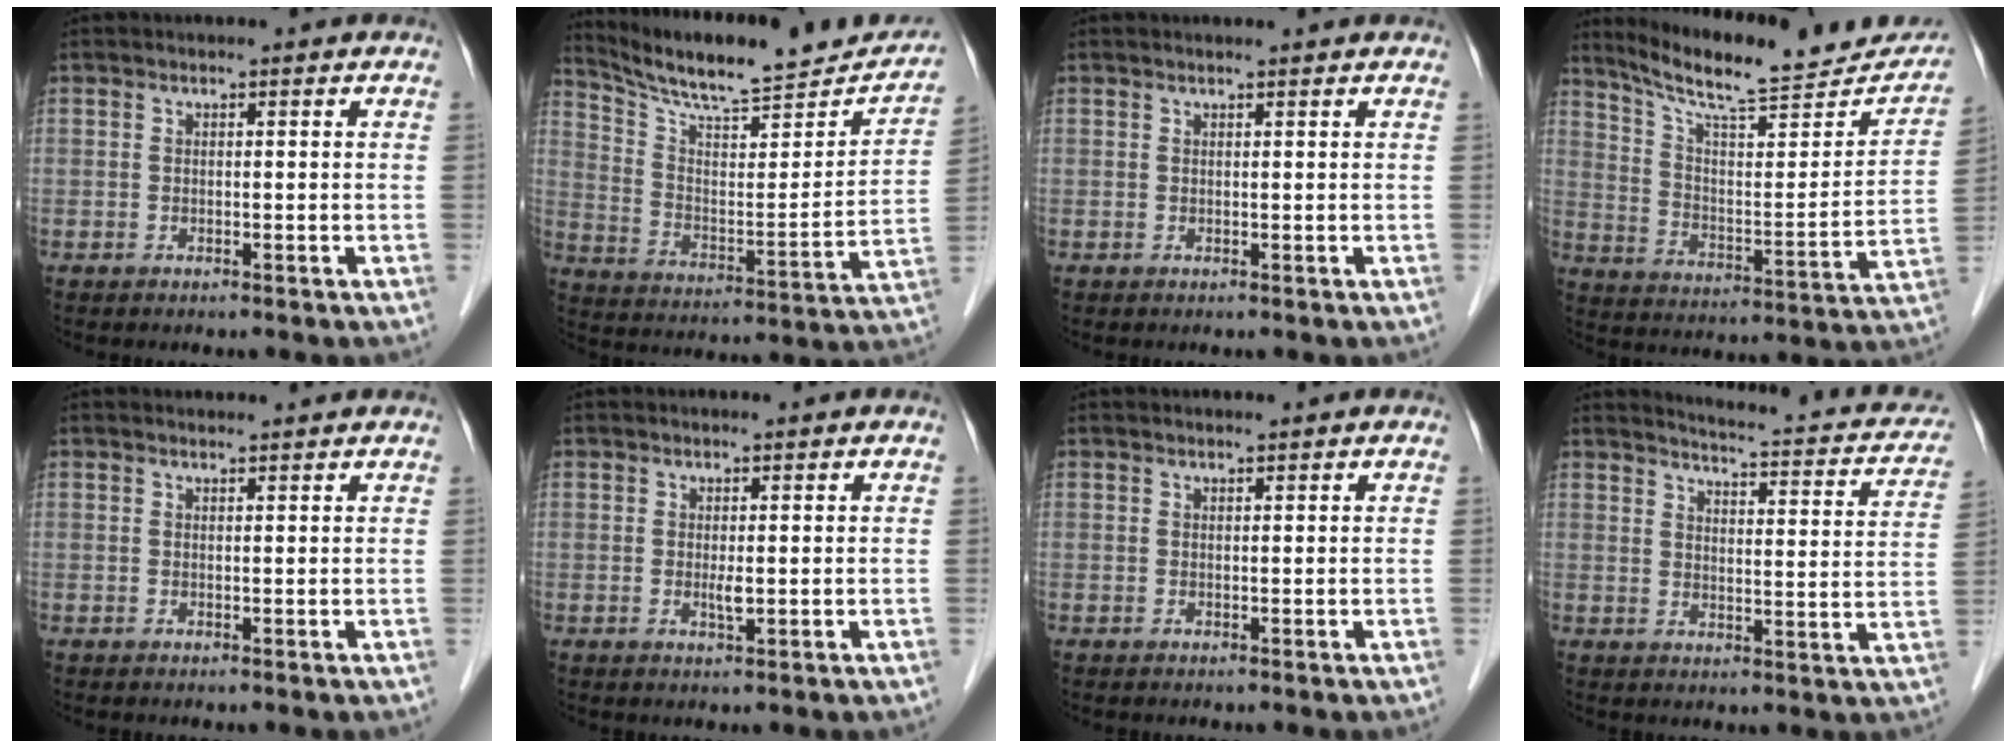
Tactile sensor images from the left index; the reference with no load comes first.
{"total": 20.6, "force": [19.0, 2.9, 7.6], "torque": [-0.121, -0.025, 0.279]}
{"total": 1.5, "force": [1.4, 0.0, 0.3], "torque": [-0.008, 0.009, 0.020]}
{"total": 22.1, "force": [19.6, 3.5, 9.6], "torque": [-0.142, -0.023, 0.280]}
{"total": 2.1, "force": [2.1, 0.2, 0.3], "torque": [-0.011, 0.013, 0.028]}
{"total": 1.3, "force": [0.1, 0.2, 1.3], "torque": [-0.027, -0.004, 0.003]}
{"total": 0.7, "force": [0.6, 0.0, 0.3], "torque": [-0.008, 0.004, 0.011]}
{"total": 15.5, "force": [13.7, 3.2, 6.3], "torque": [-0.069, -0.020, 0.145]}